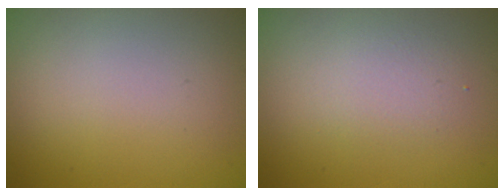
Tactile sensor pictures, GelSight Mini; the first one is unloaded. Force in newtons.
{"total": 2.1, "press": 2.1, "slide": 0.0}